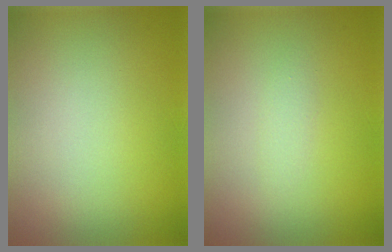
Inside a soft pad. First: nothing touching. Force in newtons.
{"total": 0.9, "press": 0.9, "slide": 0.0}